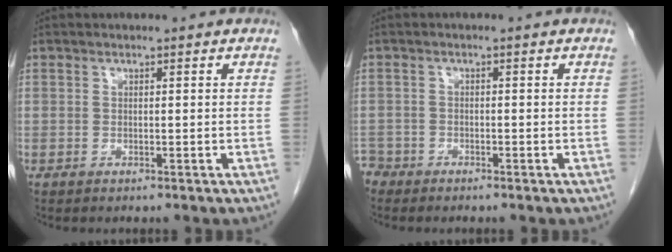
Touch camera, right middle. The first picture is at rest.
{"total": 2.3, "force": [-2.1, 1.0, -0.2], "torque": [0.005, 0.001, -0.041]}